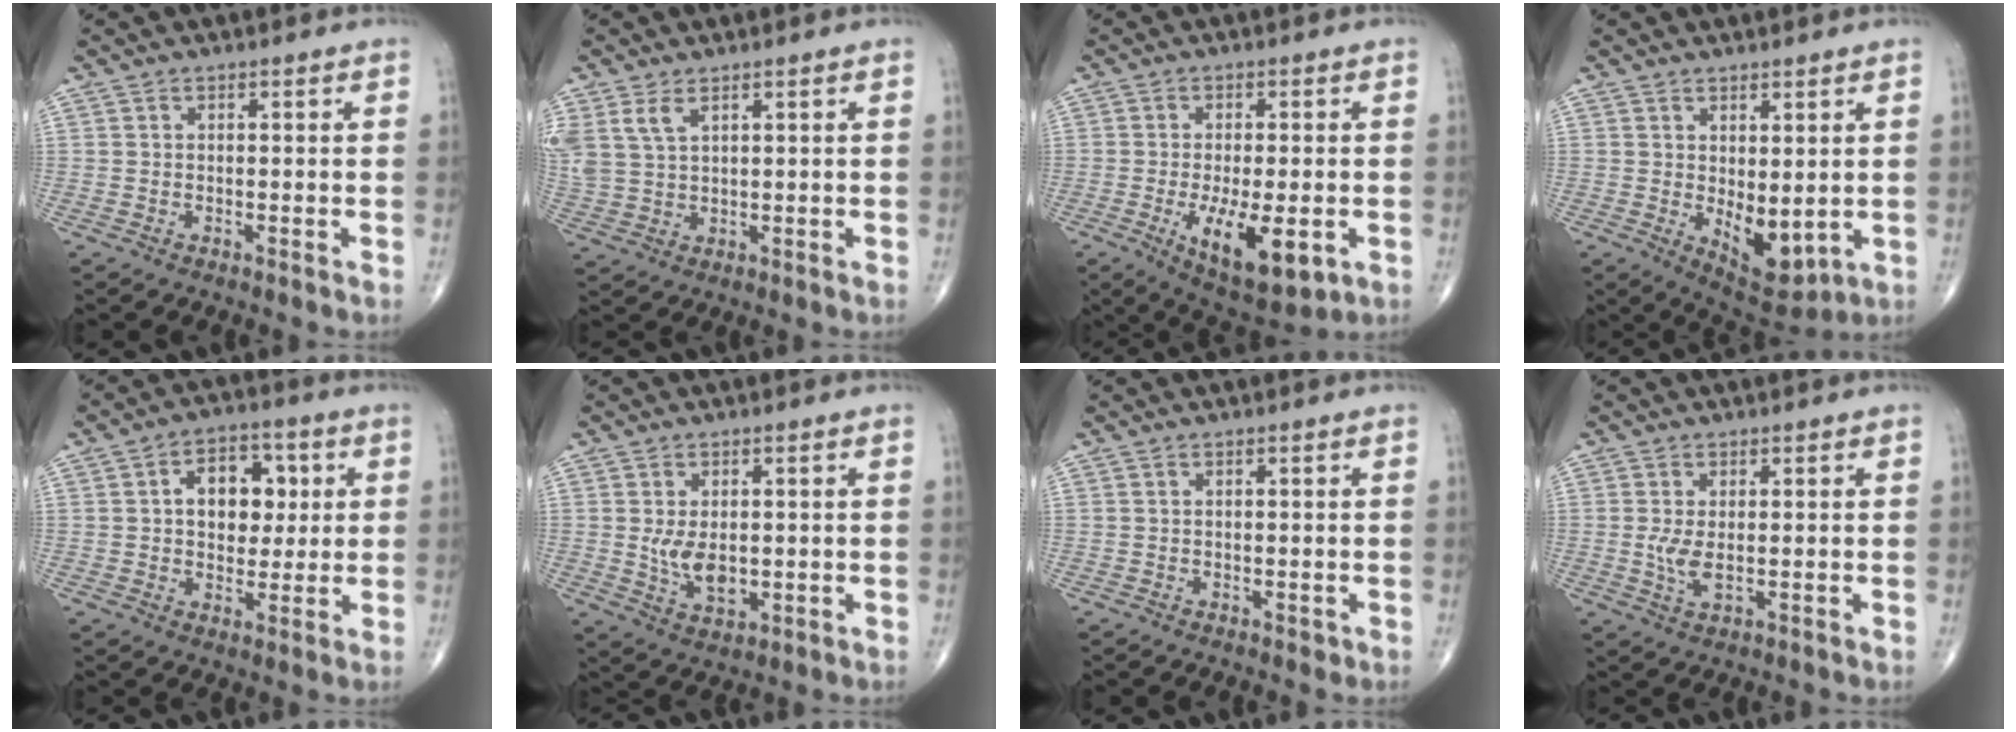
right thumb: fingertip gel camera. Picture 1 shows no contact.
{"total": 5.6, "force": [3.0, 3.1, 3.5], "torque": [-0.079, -0.004, 0.072]}
{"total": 12.6, "force": [-3.7, 5.2, 10.9], "torque": [-0.168, -0.016, -0.046]}
{"total": 8.3, "force": [-0.4, 4.1, 7.2], "torque": [-0.087, -0.018, 0.014]}
{"total": 10.2, "force": [1.9, 7.1, 7.1], "torque": [-0.059, 0.007, 0.028]}
{"total": 6.4, "force": [0.1, 3.8, 5.1], "torque": [-0.084, -0.015, 0.014]}
{"total": 0.9, "force": [0.0, 0.6, 0.6], "torque": [-0.007, -0.003, 0.003]}
{"total": 3.7, "force": [0.0, 1.6, 3.3], "torque": [-0.075, -0.012, 0.005]}